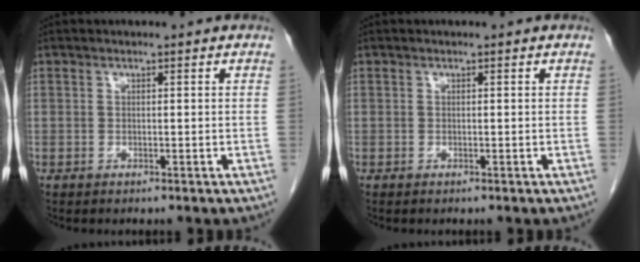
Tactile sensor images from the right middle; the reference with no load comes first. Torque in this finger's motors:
{"motor_torque": [0.64, -0.41, 0.07, 0.01]}